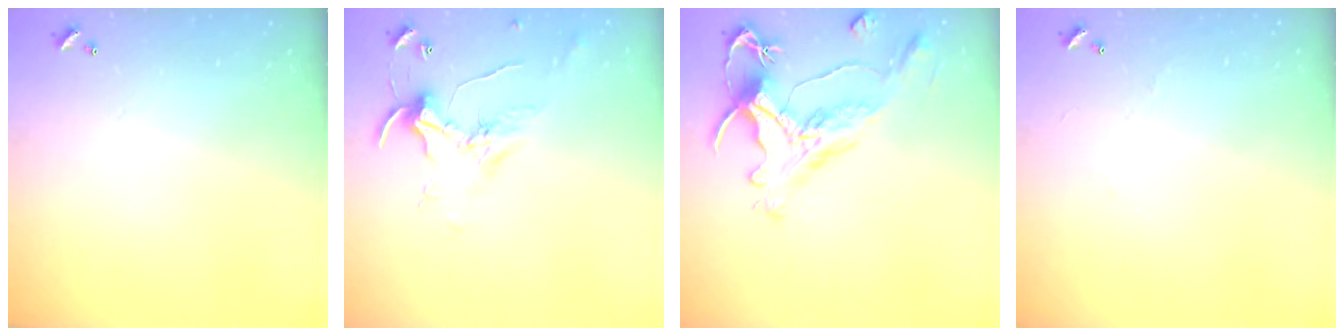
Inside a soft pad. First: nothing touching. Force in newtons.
{"total": 1.6, "press": 1.5, "slide": 0.5}
{"total": 1.2, "press": 0.3, "slide": 1.2}
{"total": 0.8, "press": 0.7, "slide": 0.5}